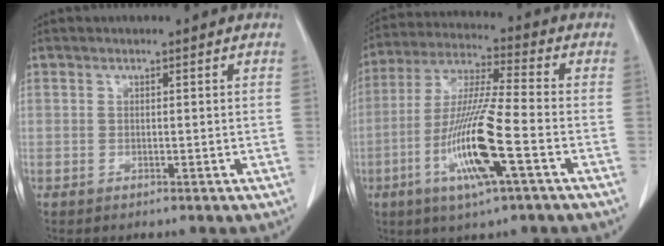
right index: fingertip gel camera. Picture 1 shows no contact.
{"total": 14.1, "force": [-5.0, 0.4, 13.2], "torque": [-0.269, -0.014, -0.096]}